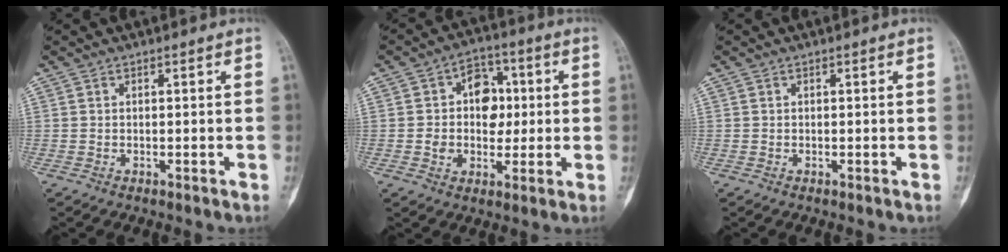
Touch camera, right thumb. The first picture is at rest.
{"total": 9.8, "force": [0.8, 7.6, 6.2], "torque": [-0.047, 0.016, 0.009]}
{"total": 0.0}